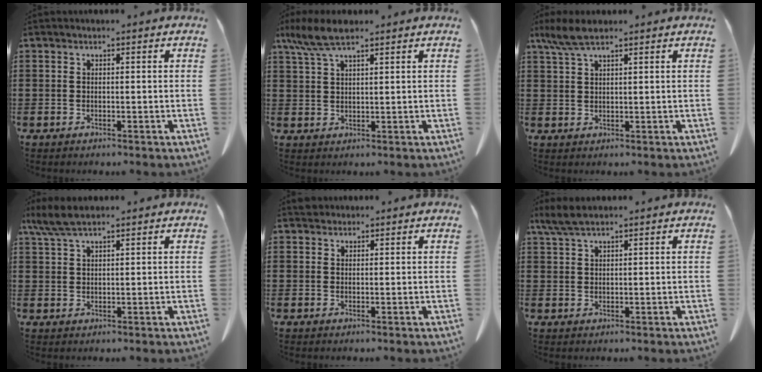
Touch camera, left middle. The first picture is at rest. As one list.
[{"total": 5.9, "force": [4.1, 1.3, 4.1], "torque": [-0.095, -0.004, 0.071]}, {"total": 4.3, "force": [3.0, 1.0, 3.0], "torque": [-0.073, 0.001, 0.052]}, {"total": 4.4, "force": [3.3, 0.8, 2.8], "torque": [-0.064, 0.001, 0.061]}, {"total": 1.3, "force": [1.1, 0.7, 0.1], "torque": [-0.006, 0.004, 0.022]}, {"total": 3.4, "force": [2.5, 0.6, 2.3], "torque": [-0.051, 0.004, 0.046]}]